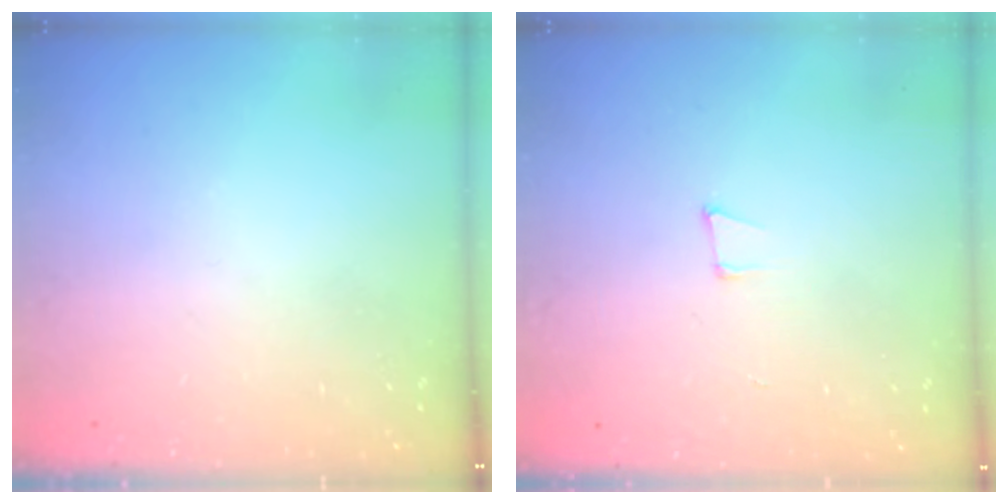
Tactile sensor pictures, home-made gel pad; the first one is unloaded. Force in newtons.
{"total": 5.0, "press": 4.2, "slide": 2.7}